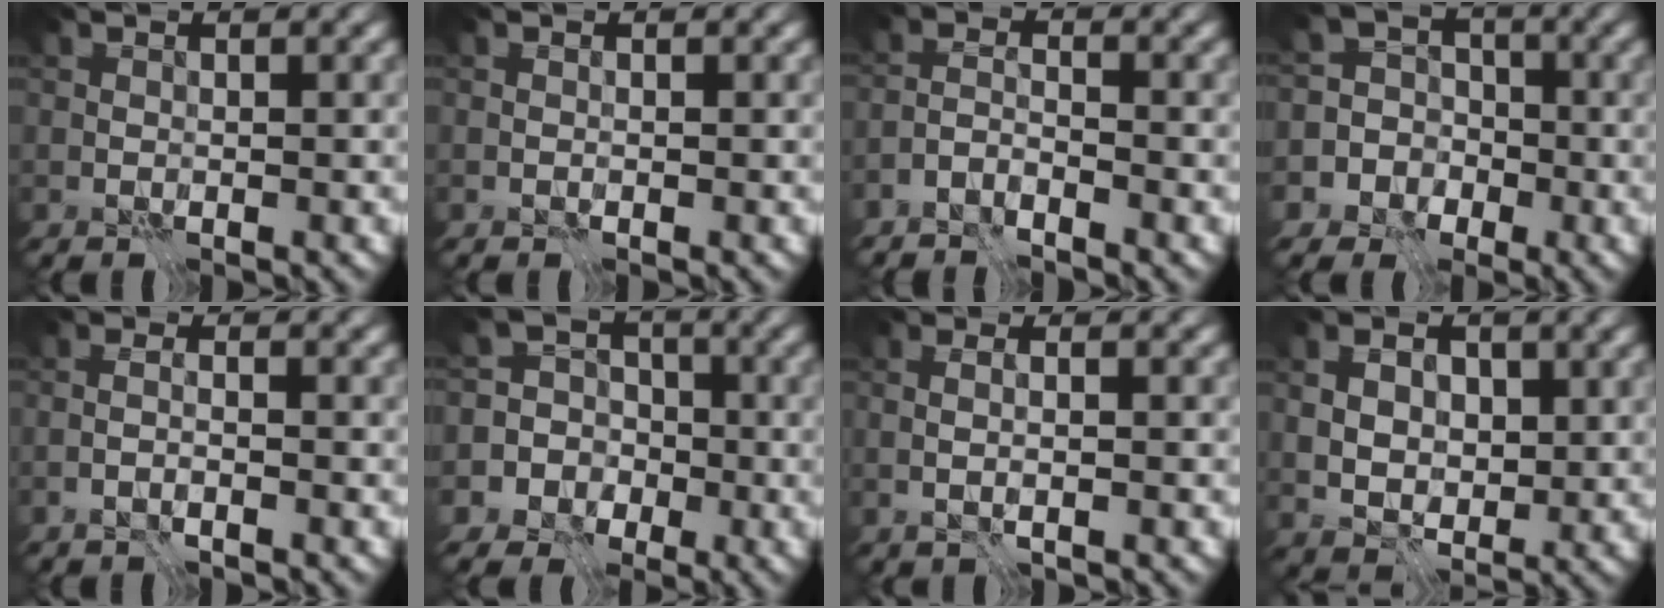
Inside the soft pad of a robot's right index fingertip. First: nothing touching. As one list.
[{"total": 0.0}, {"total": 2.1, "force": [-2.0, 0.0, 0.5], "torque": [-0.007, 0.007, -0.045]}, {"total": 7.9, "force": [-3.3, 7.2, 0.6], "torque": [-0.008, 0.006, -0.086]}, {"total": 1.2, "force": [-0.9, -0.2, 0.7], "torque": [-0.012, 0.006, -0.020]}, {"total": 8.9, "force": [-3.0, 8.3, 1.0], "torque": [-0.028, 0.014, -0.078]}, {"total": 1.6, "force": [-0.2, 0.2, 1.6], "torque": [-0.025, 0.005, -0.001]}, {"total": 4.5, "force": [0.7, 3.0, 3.2], "torque": [-0.058, -0.001, 0.017]}]